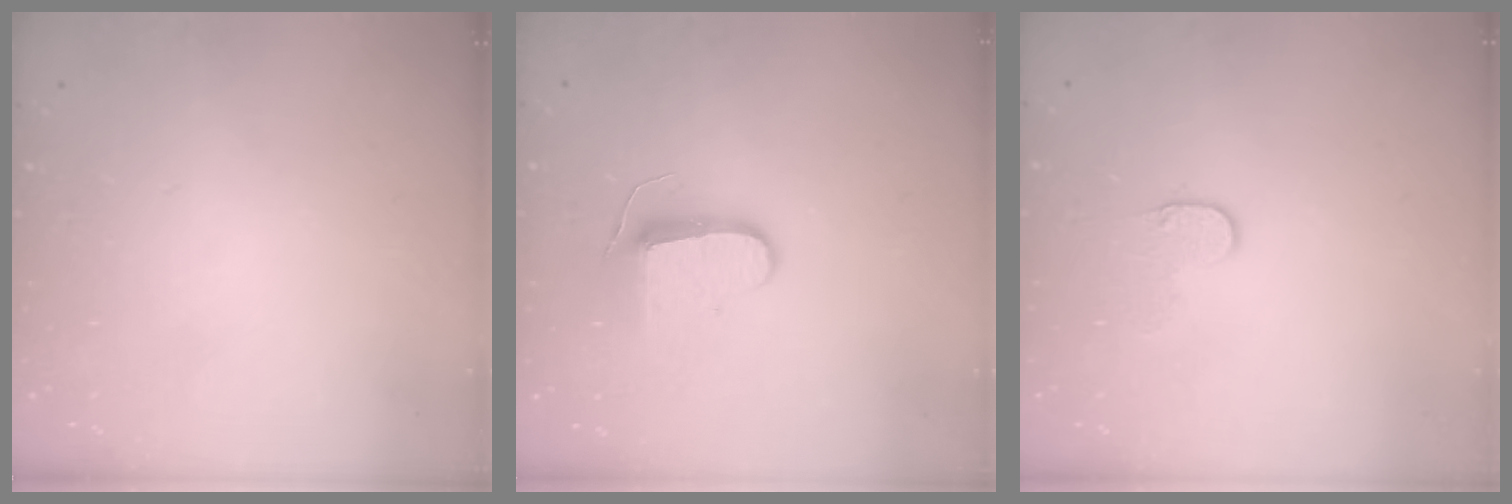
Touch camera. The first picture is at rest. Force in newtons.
{"total": 9.2, "press": 9.2, "slide": 0.7}
{"total": 5.1, "press": 5.1, "slide": 0.5}